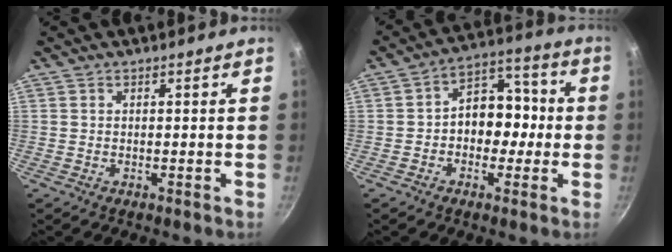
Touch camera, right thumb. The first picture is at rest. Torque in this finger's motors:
{"motor_torque": [-0.12, 0.40, 0.10, 0.12, 0.02]}